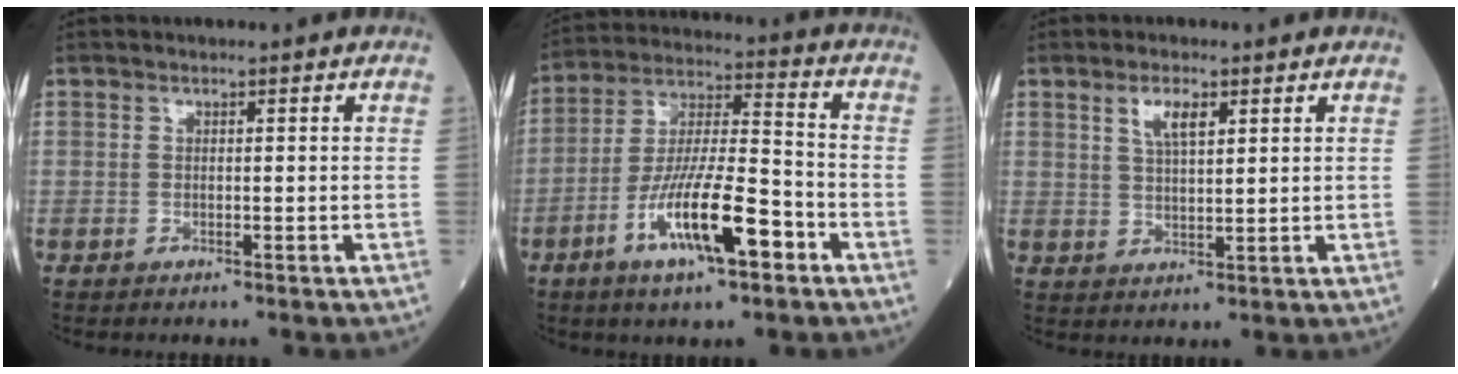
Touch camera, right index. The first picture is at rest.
{"total": 13.9, "force": [-6.4, 2.6, 12.1], "torque": [-0.225, -0.006, -0.116]}
{"total": 4.1, "force": [2.1, 1.1, 3.4], "torque": [-0.066, 0.003, 0.041]}